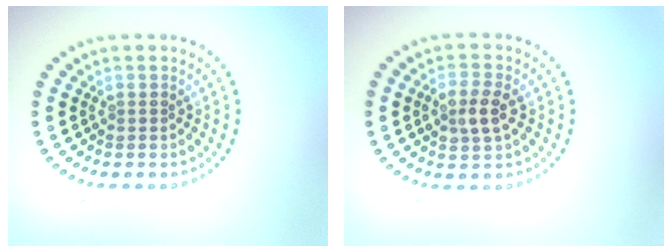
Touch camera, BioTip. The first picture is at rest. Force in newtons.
{"total": 2.7, "press": 2.7, "slide": 0.4}